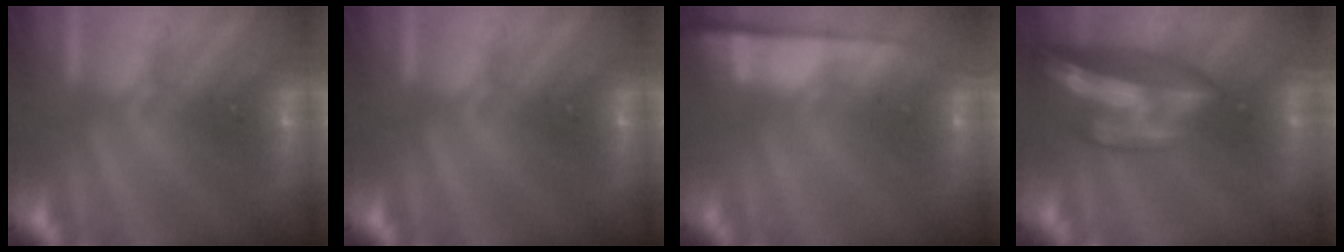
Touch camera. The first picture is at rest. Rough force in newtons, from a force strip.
{"total": 0.0}
{"total": 11.8}
{"total": 7.9}